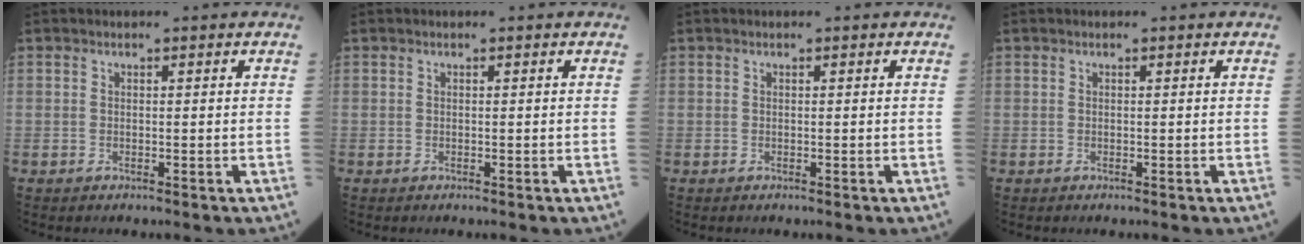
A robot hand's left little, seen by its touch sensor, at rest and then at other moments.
{"total": 0.0}
{"total": 0.0}
{"total": 0.0}